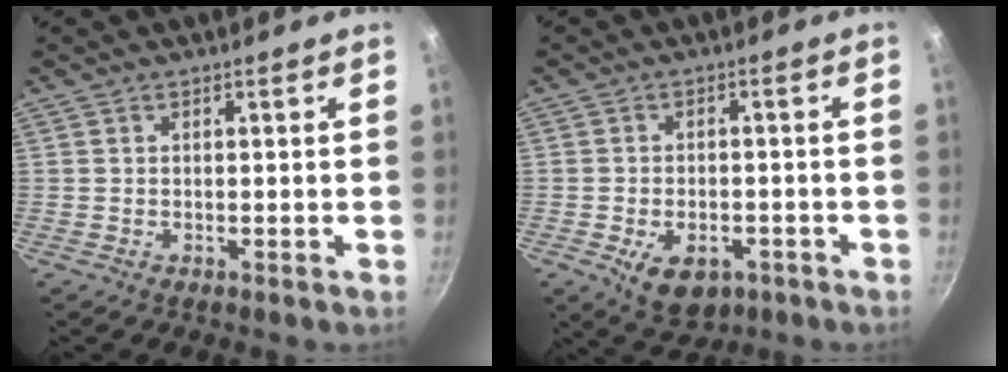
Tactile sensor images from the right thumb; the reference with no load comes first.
{"total": 8.5, "force": [-3.6, 5.3, 5.5], "torque": [-0.067, 0.010, -0.044]}